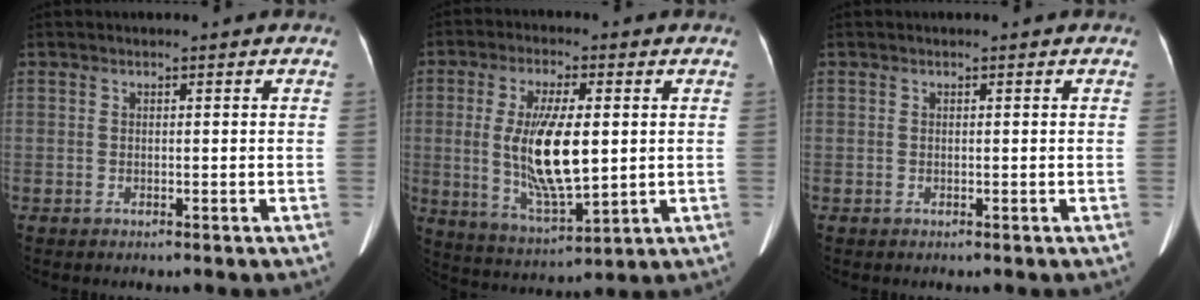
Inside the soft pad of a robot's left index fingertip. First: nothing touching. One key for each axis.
{"total": 12.8, "fx": 0.6, "fy": 3.6, "fz": 12.3, "tx": -0.250, "ty": -0.008, "tz": 0.019}
{"total": 0.0}